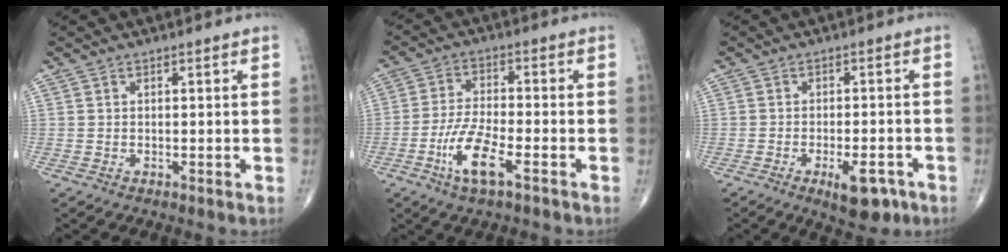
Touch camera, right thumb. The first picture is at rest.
{"total": 8.8, "force": [-4.0, 2.5, 7.4], "torque": [-0.154, 0.016, -0.075]}
{"total": 6.8, "force": [-3.4, 2.7, 5.2], "torque": [-0.065, 0.011, -0.043]}